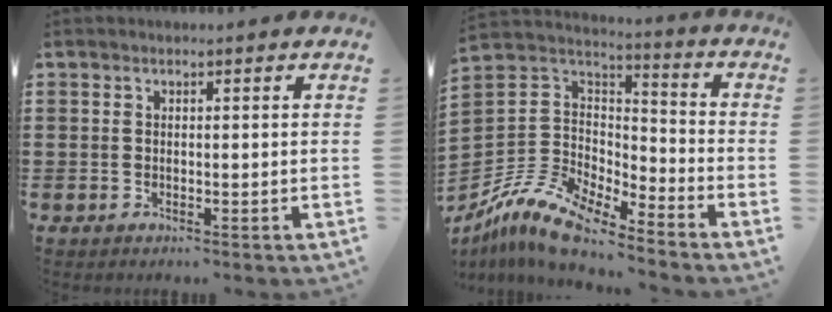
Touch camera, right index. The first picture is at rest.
{"total": 11.3, "force": [-9.5, 3.8, 5.0], "torque": [-0.124, 0.016, -0.193]}